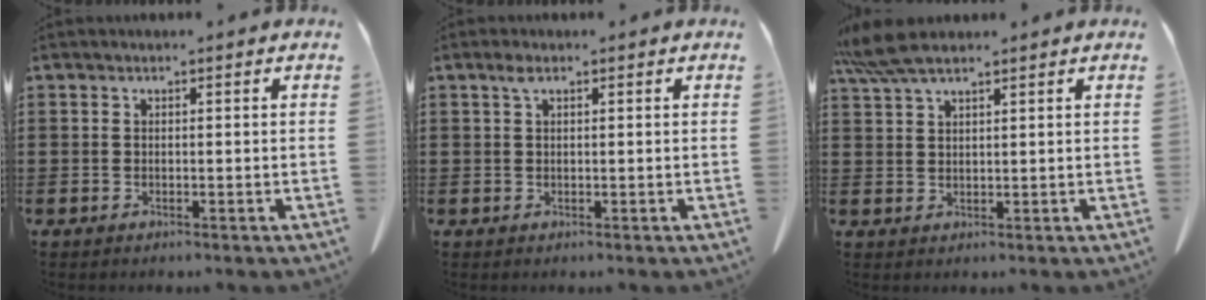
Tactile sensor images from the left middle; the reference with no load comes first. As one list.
[{"total": 1.5, "force": [0.6, 0.6, 1.2], "torque": [-0.027, 0.003, 0.011]}, {"total": 5.6, "force": [4.3, 1.0, 3.5], "torque": [-0.077, -0.003, 0.081]}]